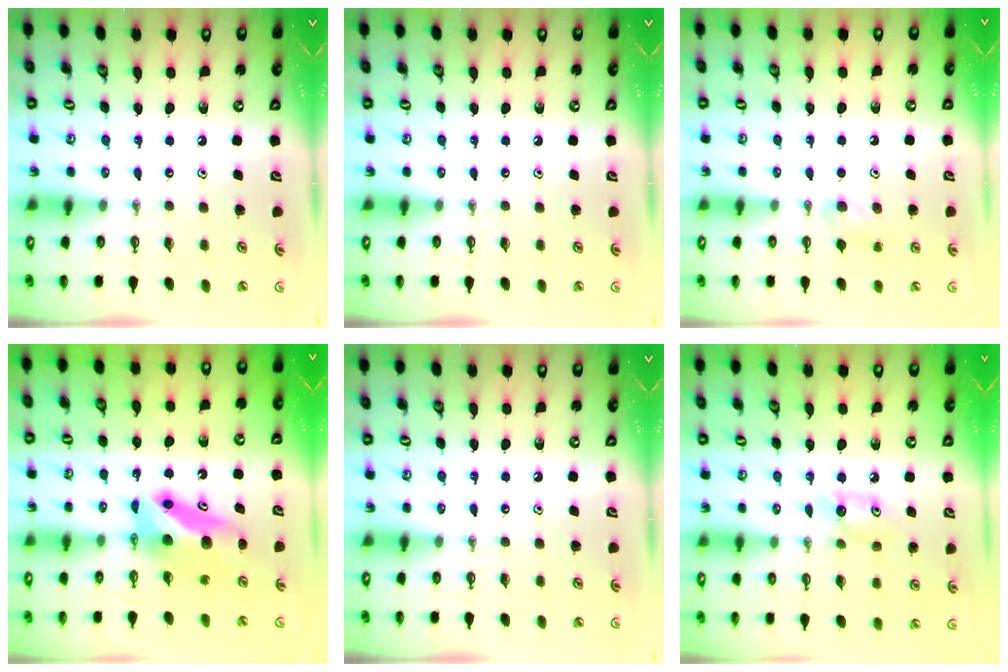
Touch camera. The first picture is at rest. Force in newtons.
{"total": 0.0}
{"total": 4.6, "press": 4.2, "slide": 1.8}
{"total": 7.8, "press": 7.7, "slide": 0.6}
{"total": 0.0}
{"total": 6.1, "press": 6.0, "slide": 0.8}